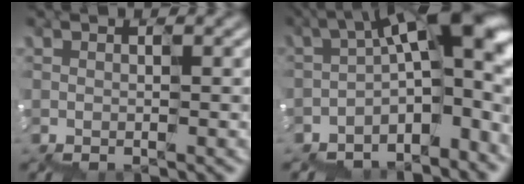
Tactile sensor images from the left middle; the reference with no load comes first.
{"total": 11.8, "force": [-2.0, 4.9, 10.6], "torque": [-0.172, 0.010, -0.027]}